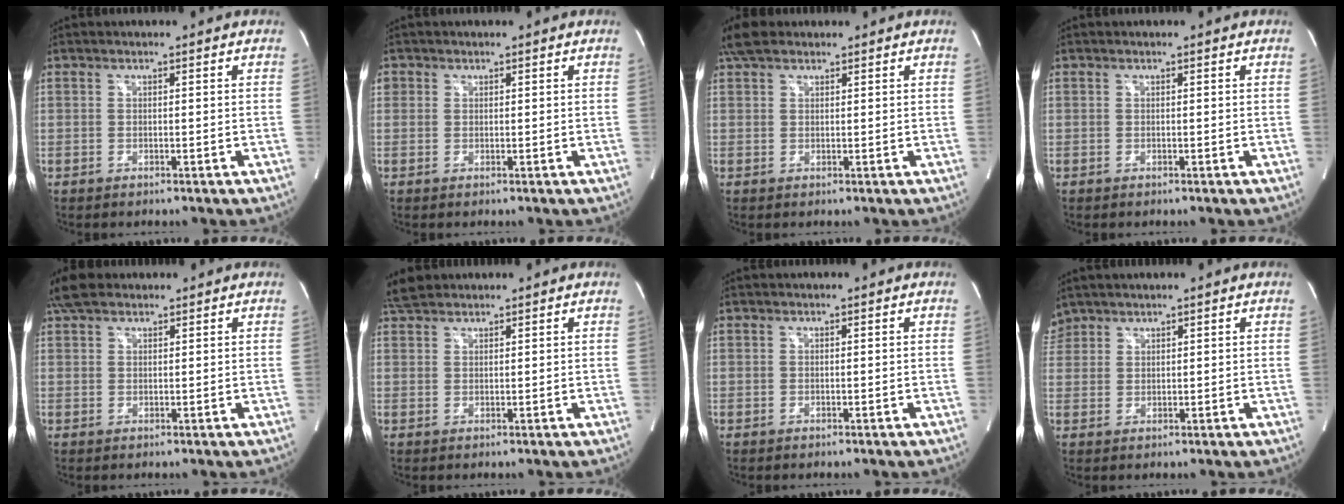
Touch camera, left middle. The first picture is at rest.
{"total": 1.4, "force": [0.7, 1.2, 0.2], "torque": [0.003, 0.004, 0.011]}
{"total": 3.7, "force": [2.9, 1.8, 1.5], "torque": [-0.039, 0.022, 0.055]}
{"total": 0.0}
{"total": 4.4, "force": [3.5, 2.1, 1.7], "torque": [-0.044, 0.024, 0.068]}
{"total": 3.0, "force": [2.8, 1.0, 0.5], "torque": [-0.021, 0.014, 0.054]}
{"total": 0.0}
{"total": 3.2, "force": [2.8, 1.5, 0.0], "torque": [-0.002, 0.017, 0.058]}